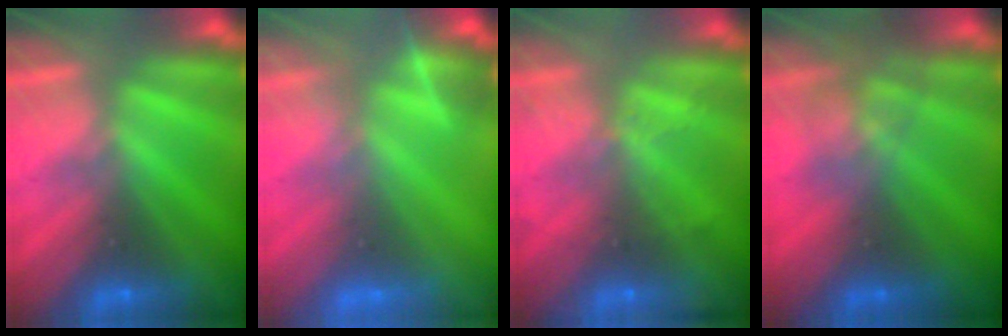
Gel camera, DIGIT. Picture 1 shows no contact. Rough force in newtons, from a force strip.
{"total": 3.5}
{"total": 2.2}
{"total": 2.5}